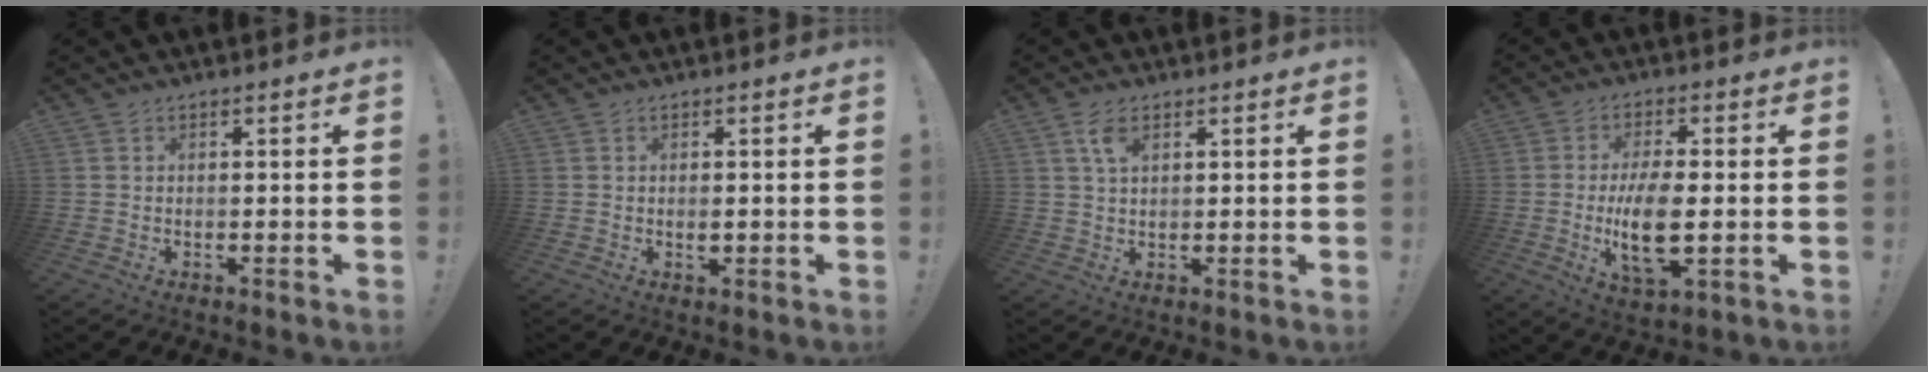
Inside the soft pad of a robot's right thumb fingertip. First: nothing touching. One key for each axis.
{"total": 1.1, "fx": 0.0, "fy": 0.6, "fz": 0.9, "tx": -0.013, "ty": -0.001, "tz": -0.001}
{"total": 4.3, "fx": 2.1, "fy": 2.0, "fz": 3.1, "tx": -0.053, "ty": -0.005, "tz": 0.036}
{"total": 11.9, "fx": -1.3, "fy": 4.2, "fz": 11.1, "tx": -0.211, "ty": -0.013, "tz": -0.026}